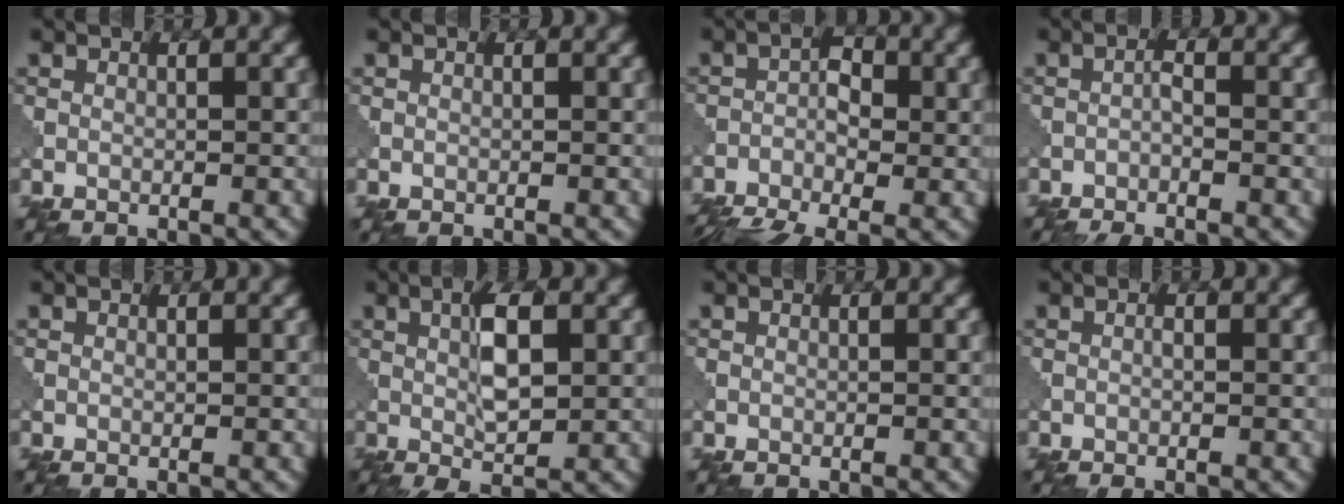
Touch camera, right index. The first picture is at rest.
{"total": 0.0}
{"total": 6.7, "force": [-3.9, 3.0, 4.6], "torque": [-0.086, -0.012, -0.080]}
{"total": 2.4, "force": [-1.8, 0.2, 1.6], "torque": [-0.037, -0.003, -0.041]}
{"total": 0.0}
{"total": 4.4, "force": [0.5, 1.2, 4.2], "torque": [-0.078, 0.003, 0.009]}
{"total": 0.0}
{"total": 0.8, "force": [-0.3, 0.2, 0.7], "torque": [-0.014, 0.000, -0.006]}